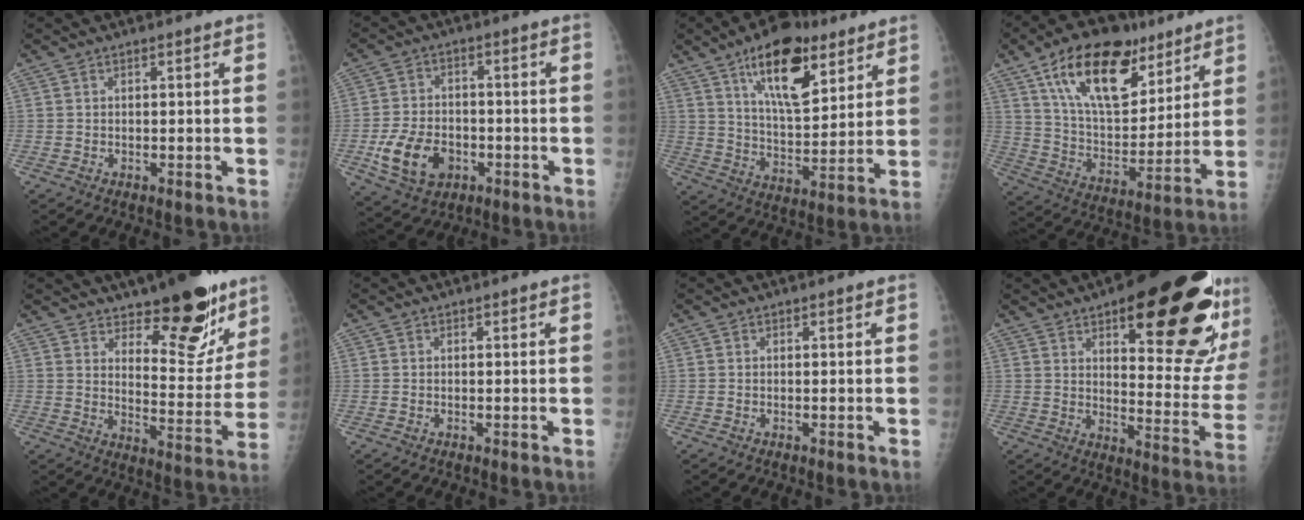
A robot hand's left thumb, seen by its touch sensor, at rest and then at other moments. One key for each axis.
{"total": 11.0, "fx": -3.6, "fy": 8.0, "fz": 6.7, "tx": -0.106, "ty": 0.011, "tz": -0.057}
{"total": 17.6, "fx": 9.7, "fy": 7.6, "fz": 12.6, "tx": -0.166, "ty": -0.043, "tz": 0.161}
{"total": 22.4, "fx": 12.8, "fy": 11.5, "fz": 14.3, "tx": -0.203, "ty": -0.044, "tz": 0.225}
{"total": 15.0, "fx": 10.5, "fy": 6.0, "fz": 8.9, "tx": -0.067, "ty": -0.082, "tz": 0.160}
{"total": 0.0}
{"total": 0.0}
{"total": 27.4, "fx": 14.5, "fy": 8.6, "fz": 21.6, "tx": -0.239, "ty": -0.054, "tz": 0.204}